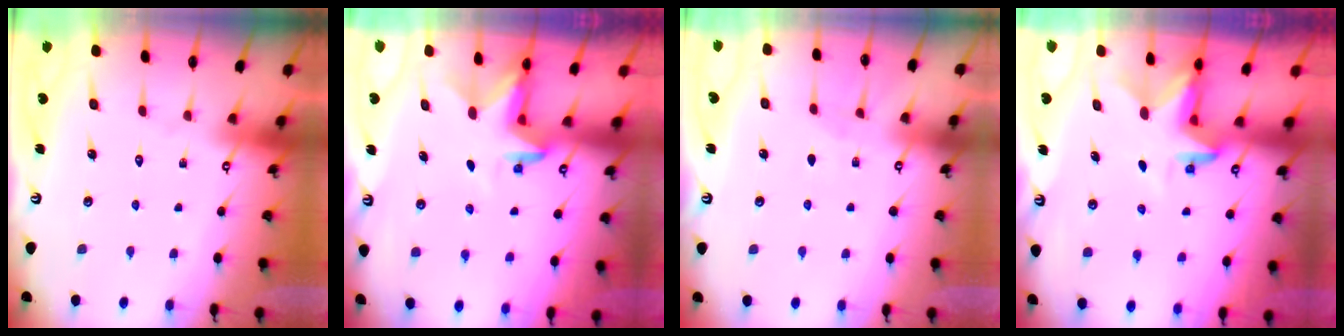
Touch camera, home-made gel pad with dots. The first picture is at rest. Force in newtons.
{"total": 2.9, "press": 2.9, "slide": 0.1}
{"total": 2.1, "press": 2.1, "slide": 0.3}
{"total": 2.8, "press": 2.8, "slide": 0.2}